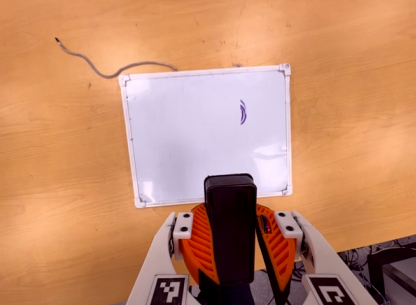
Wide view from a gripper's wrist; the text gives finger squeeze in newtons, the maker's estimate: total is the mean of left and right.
{"total": 10.0, "left": 10.0, "right": 9.9}